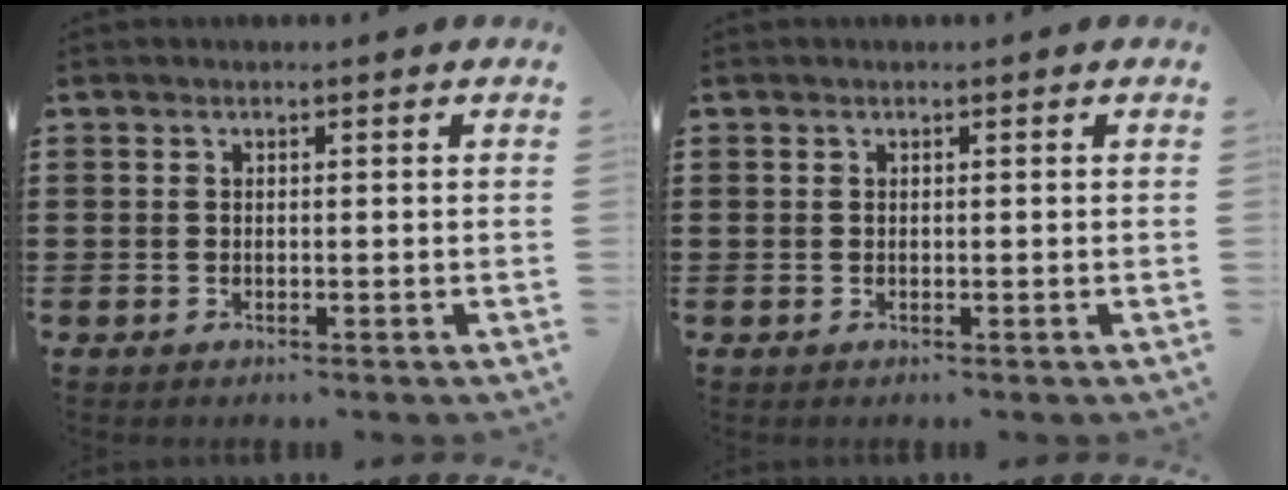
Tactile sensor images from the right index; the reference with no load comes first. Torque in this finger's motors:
{"motor_torque": [-1.08, 1.05, -1.05, -0.21]}